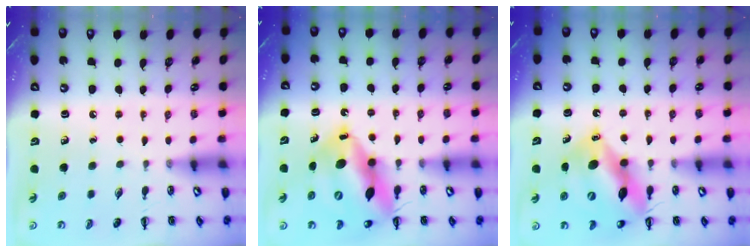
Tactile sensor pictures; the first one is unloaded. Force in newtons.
{"total": 17.5, "press": 16.7, "slide": 5.3}
{"total": 14.3, "press": 13.8, "slide": 3.7}